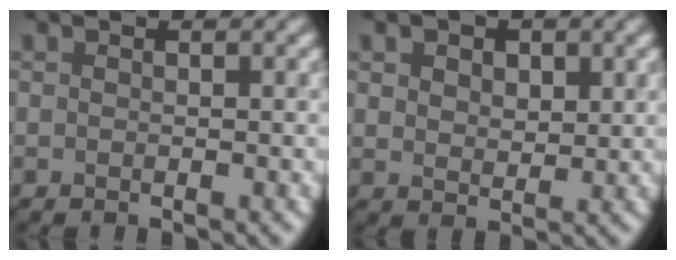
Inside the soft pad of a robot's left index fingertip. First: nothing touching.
{"total": 3.8, "force": [1.9, 2.4, 2.2], "torque": [-0.037, 0.010, 0.021]}